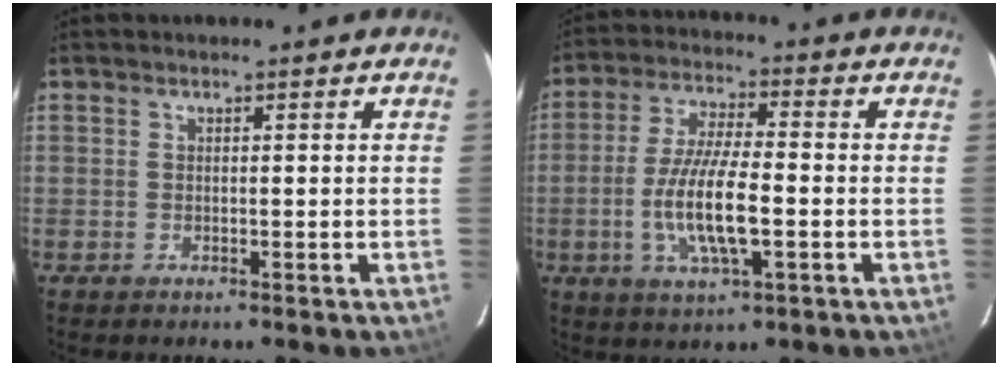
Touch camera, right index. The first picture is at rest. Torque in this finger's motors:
{"motor_torque": [1.38, -0.76, 0.93, 0.21]}